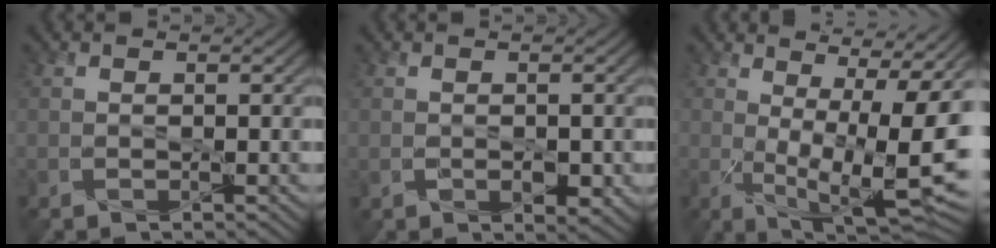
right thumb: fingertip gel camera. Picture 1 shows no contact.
{"total": 2.3, "force": [-0.5, 1.4, 1.8], "torque": [-0.031, -0.011, -0.002]}
{"total": 13.0, "force": [0.8, 4.2, 12.3], "torque": [-0.185, -0.001, 0.028]}